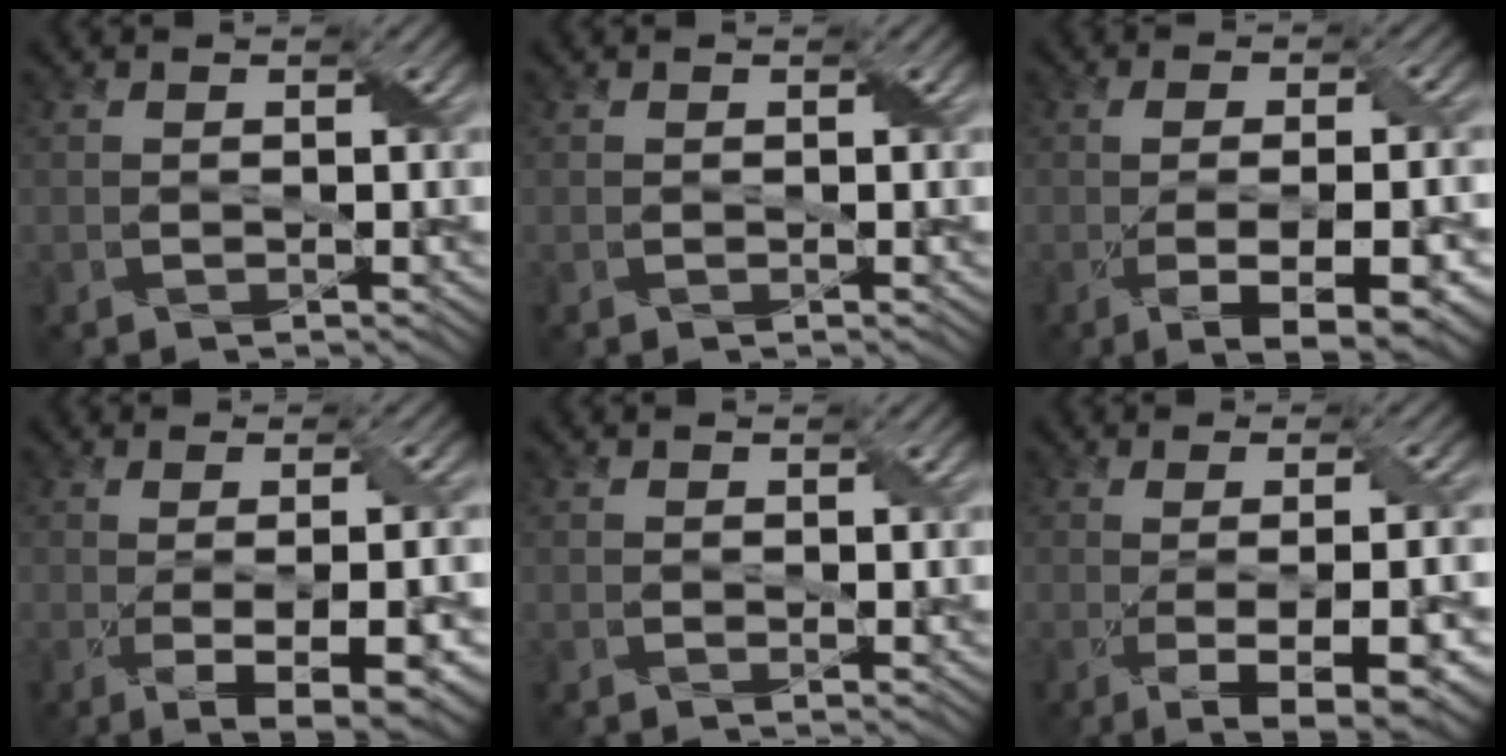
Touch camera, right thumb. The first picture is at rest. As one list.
[{"total": 0.0}, {"total": 9.7, "force": [-3.2, 3.2, 8.6], "torque": [-0.135, -0.009, -0.029]}, {"total": 8.6, "force": [-1.8, 2.3, 8.1], "torque": [-0.110, -0.007, -0.010]}, {"total": 0.8, "force": [0.5, 0.4, 0.6], "torque": [-0.011, -0.002, 0.010]}, {"total": 10.0, "force": [-2.6, 2.8, 9.3], "torque": [-0.127, -0.008, -0.023]}]